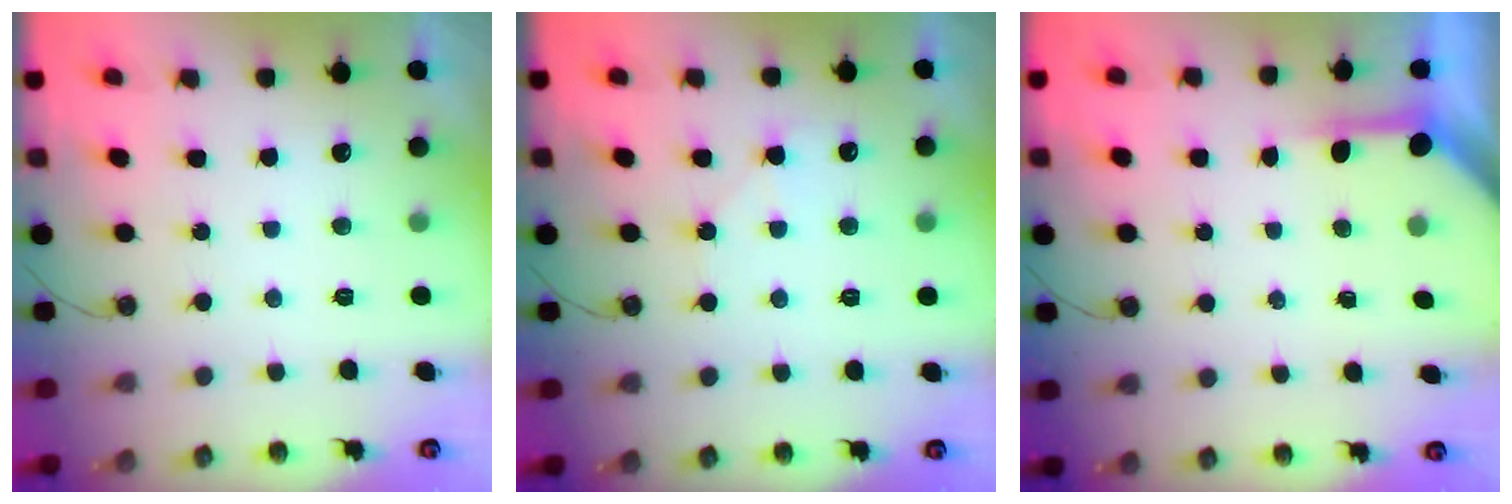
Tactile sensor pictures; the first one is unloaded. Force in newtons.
{"total": 6.0, "press": 5.9, "slide": 0.8}
{"total": 4.0, "press": 4.0, "slide": 0.5}